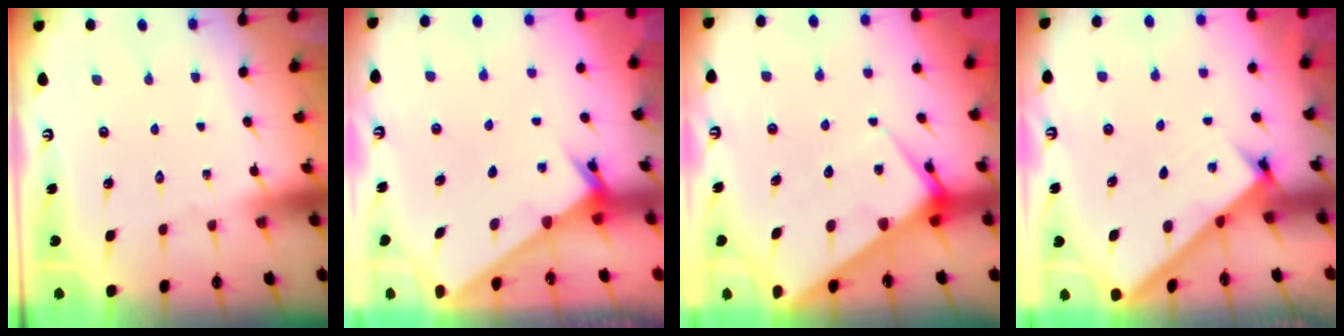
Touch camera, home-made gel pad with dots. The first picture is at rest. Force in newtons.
{"total": 2.4, "press": 2.4, "slide": 0.2}
{"total": 7.3, "press": 7.3, "slide": 0.5}
{"total": 2.6, "press": 2.6, "slide": 0.3}